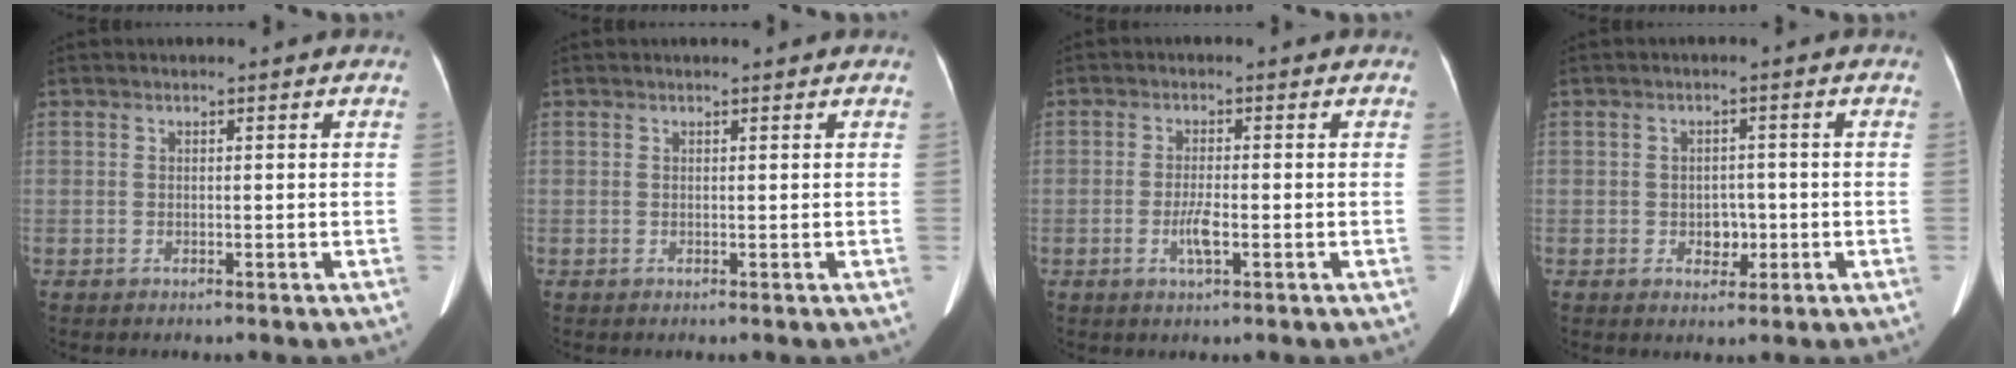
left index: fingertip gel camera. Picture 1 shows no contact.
{"total": 0.9, "force": [0.8, 0.1, 0.3], "torque": [-0.008, 0.004, 0.012]}
{"total": 2.9, "force": [-0.9, 0.4, 2.8], "torque": [-0.058, -0.003, -0.016]}
{"total": 2.9, "force": [-0.7, 2.2, 1.8], "torque": [-0.023, 0.007, -0.005]}